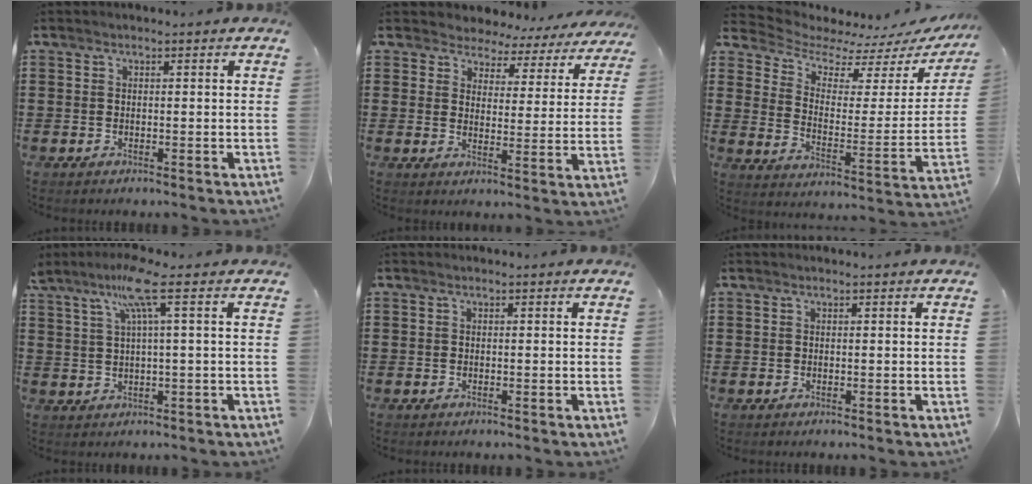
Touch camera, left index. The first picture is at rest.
{"total": 4.0, "force": [3.8, 1.2, 0.0], "torque": [-0.025, -0.025, 0.061]}
{"total": 5.4, "force": [4.8, 2.1, 1.5], "torque": [-0.053, -0.039, 0.079]}
{"total": 6.8, "force": [3.1, -0.1, 6.0], "torque": [-0.126, 0.004, 0.050]}
{"total": 0.0}
{"total": 0.0}